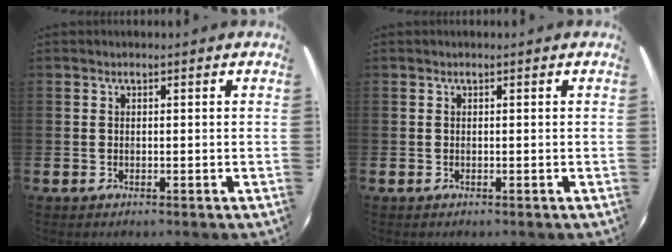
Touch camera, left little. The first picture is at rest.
{"total": 0.0}